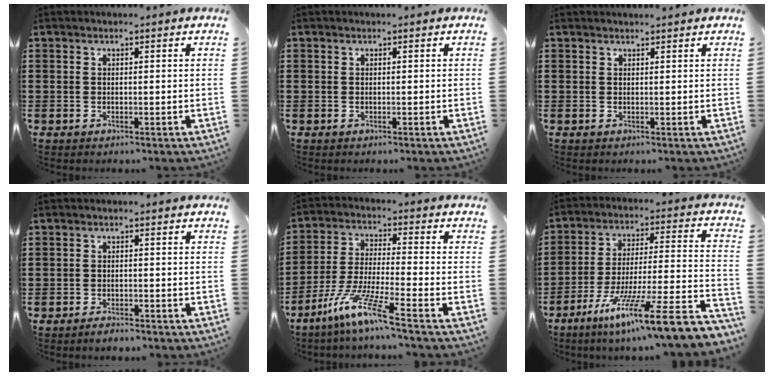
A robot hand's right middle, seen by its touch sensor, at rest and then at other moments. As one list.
[{"total": 0.0}, {"total": 0.7, "force": [0.7, -0.1, 0.0], "torque": [-0.002, 0.000, 0.014]}, {"total": 1.6, "force": [-1.5, 0.3, 0.4], "torque": [-0.011, -0.001, -0.029]}, {"total": 9.3, "force": [-6.8, 0.2, 6.3], "torque": [-0.140, -0.014, -0.137]}, {"total": 13.9, "force": [-9.5, 0.6, 10.1], "torque": [-0.160, 0.007, -0.169]}]